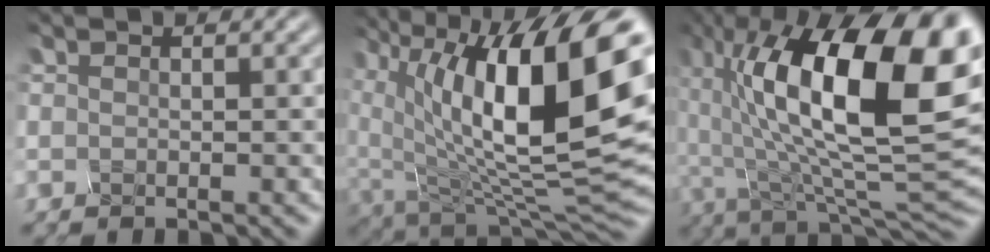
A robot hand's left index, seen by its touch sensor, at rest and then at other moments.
{"total": 16.8, "force": [3.6, 8.4, 14.1], "torque": [-0.236, 0.002, 0.070]}
{"total": 18.7, "force": [3.2, 8.5, 16.3], "torque": [-0.258, 0.007, 0.054]}